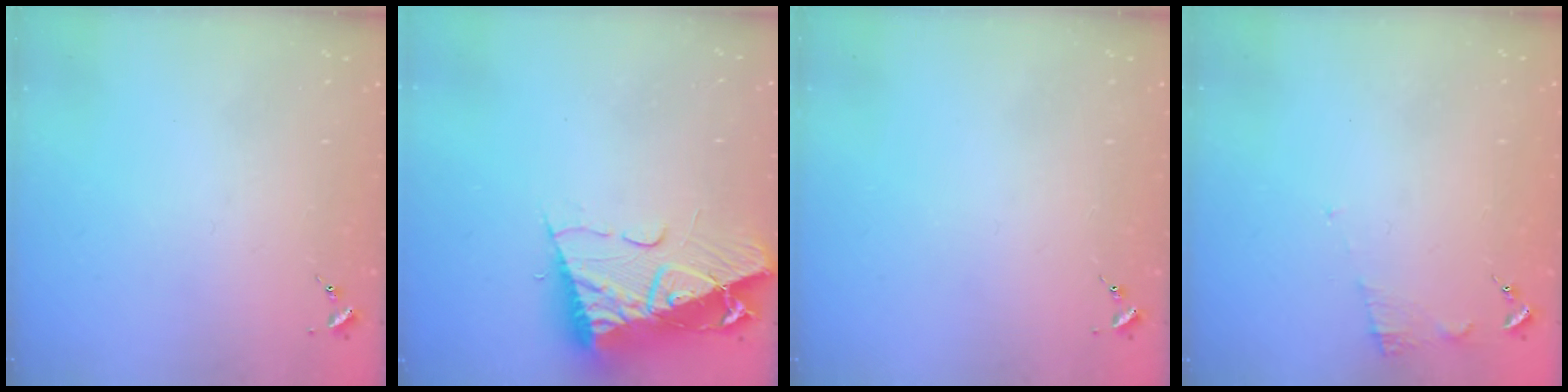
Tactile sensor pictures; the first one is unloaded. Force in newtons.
{"total": 13.6, "press": 13.6, "slide": 1.1}
{"total": 0.0}
{"total": 6.7, "press": 6.7, "slide": 0.5}